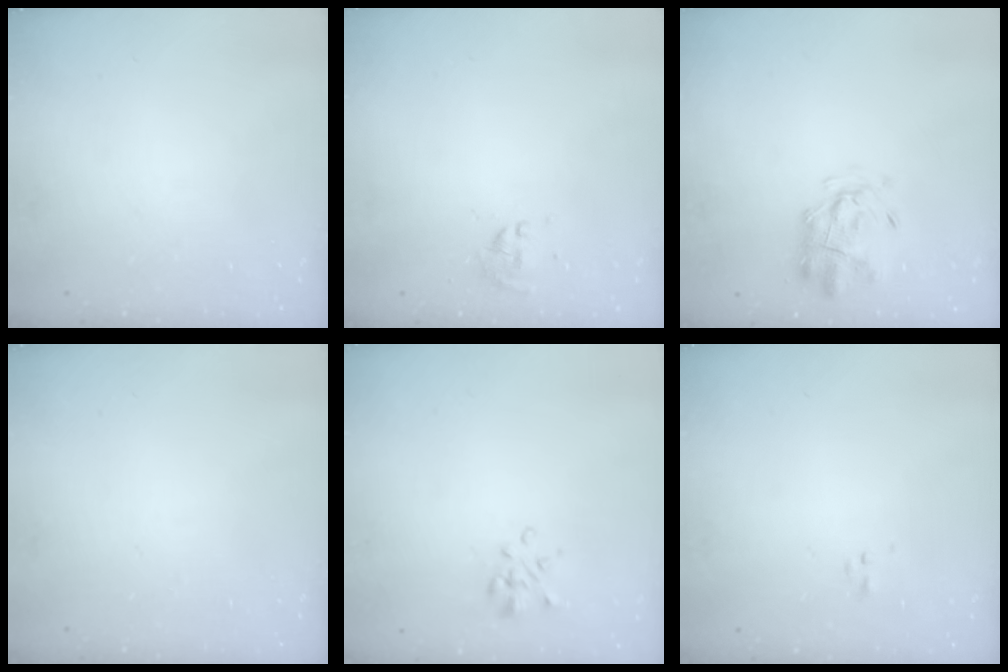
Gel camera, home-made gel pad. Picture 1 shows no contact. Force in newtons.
{"total": 0.0}
{"total": 2.3, "press": 2.2, "slide": 0.7}
{"total": 0.0}
{"total": 1.3, "press": 1.2, "slide": 0.7}
{"total": 0.6, "press": 0.6, "slide": 0.1}